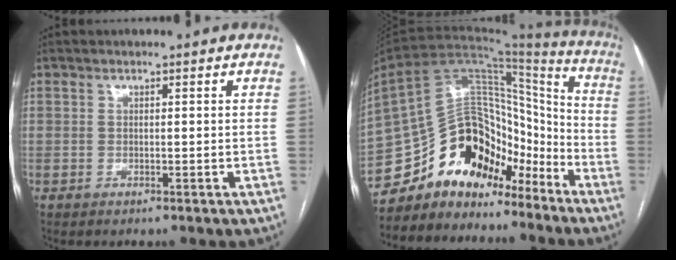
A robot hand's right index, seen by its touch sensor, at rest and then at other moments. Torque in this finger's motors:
{"motor_torque": [0.69, -0.75, 0.13, -0.03]}